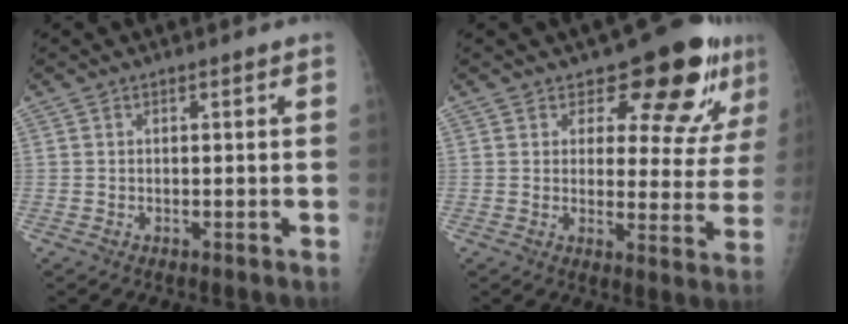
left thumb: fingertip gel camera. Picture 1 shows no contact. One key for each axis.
{"total": 12.6, "fx": 9.0, "fy": 5.6, "fz": 6.9, "tx": -0.041, "ty": -0.065, "tz": 0.107}